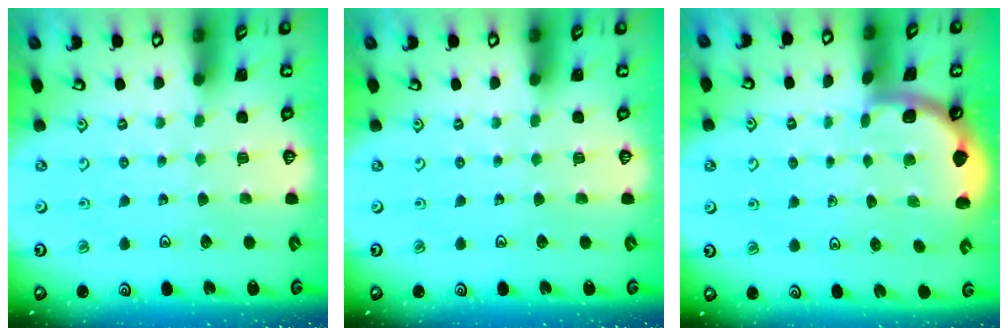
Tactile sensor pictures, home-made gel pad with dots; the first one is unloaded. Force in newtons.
{"total": 0.0}
{"total": 1.8, "press": 1.8, "slide": 0.2}